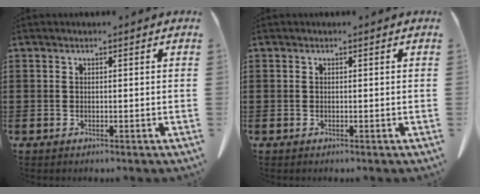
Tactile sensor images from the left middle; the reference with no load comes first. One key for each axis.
{"total": 0.0}